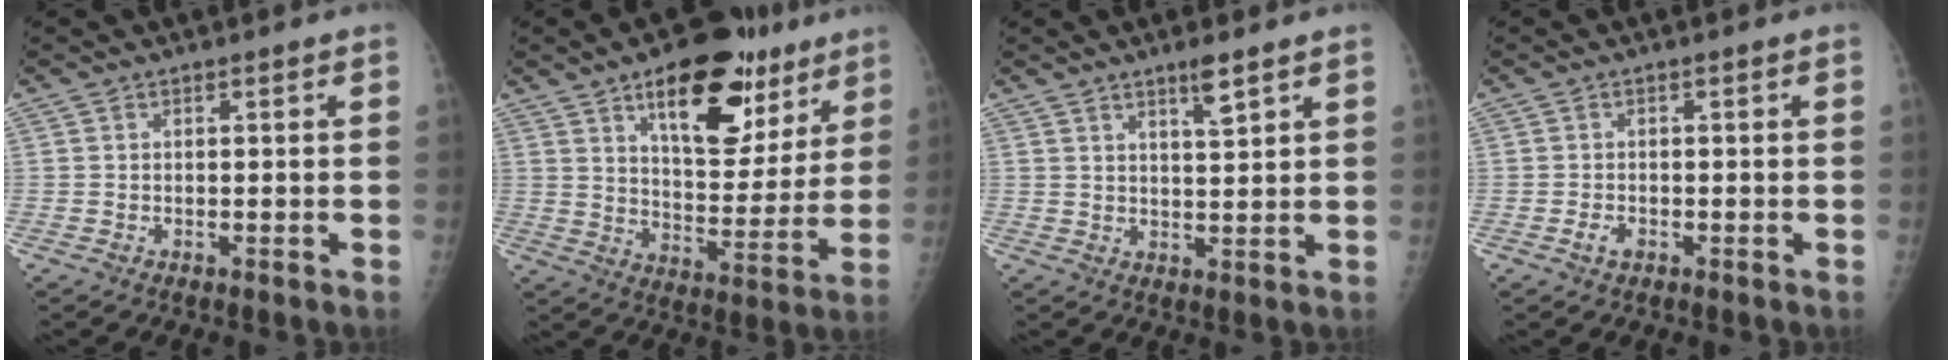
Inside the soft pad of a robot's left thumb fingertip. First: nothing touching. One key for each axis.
{"total": 19.9, "fx": 11.2, "fy": 9.7, "fz": 13.3, "tx": -0.135, "ty": -0.048, "tz": 0.169}
{"total": 4.1, "fx": 2.8, "fy": 0.6, "fz": 3.0, "tx": -0.047, "ty": -0.022, "tz": 0.049}
{"total": 1.7, "fx": -0.8, "fy": 1.1, "fz": 1.1, "tx": -0.020, "ty": 0.005, "tz": -0.015}